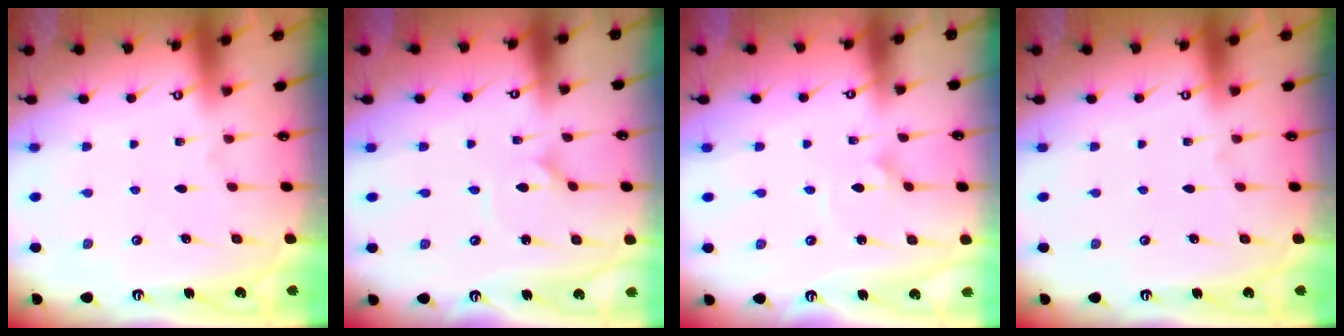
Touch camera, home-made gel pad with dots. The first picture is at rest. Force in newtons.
{"total": 1.3, "press": 1.3, "slide": 0.1}
{"total": 1.7, "press": 1.7, "slide": 0.1}
{"total": 0.0}